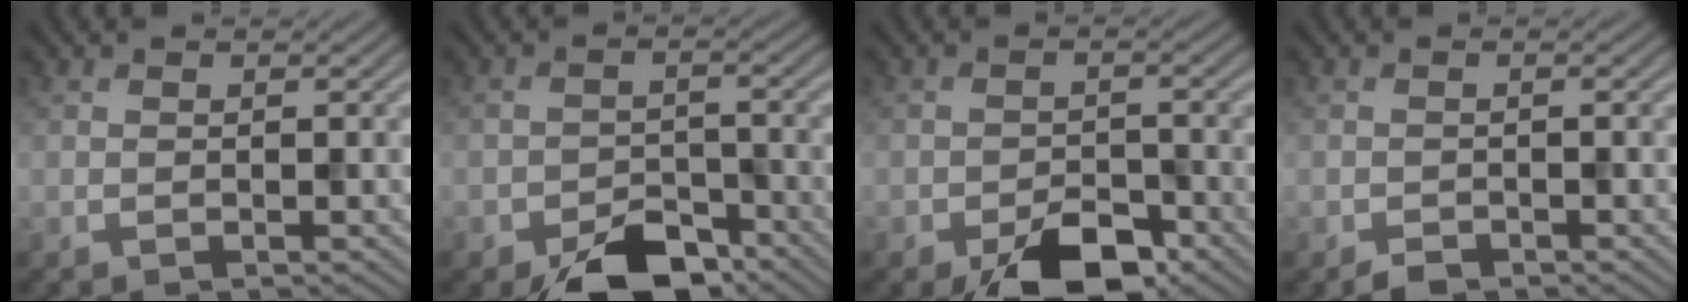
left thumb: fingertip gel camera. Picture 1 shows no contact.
{"total": 6.1, "force": [-4.8, 2.7, 2.7], "torque": [-0.035, -0.001, -0.084]}
{"total": 6.4, "force": [-4.4, 2.7, 3.6], "torque": [-0.048, -0.002, -0.072]}
{"total": 1.1, "force": [-1.1, 0.3, 0.3], "torque": [-0.001, 0.000, -0.017]}